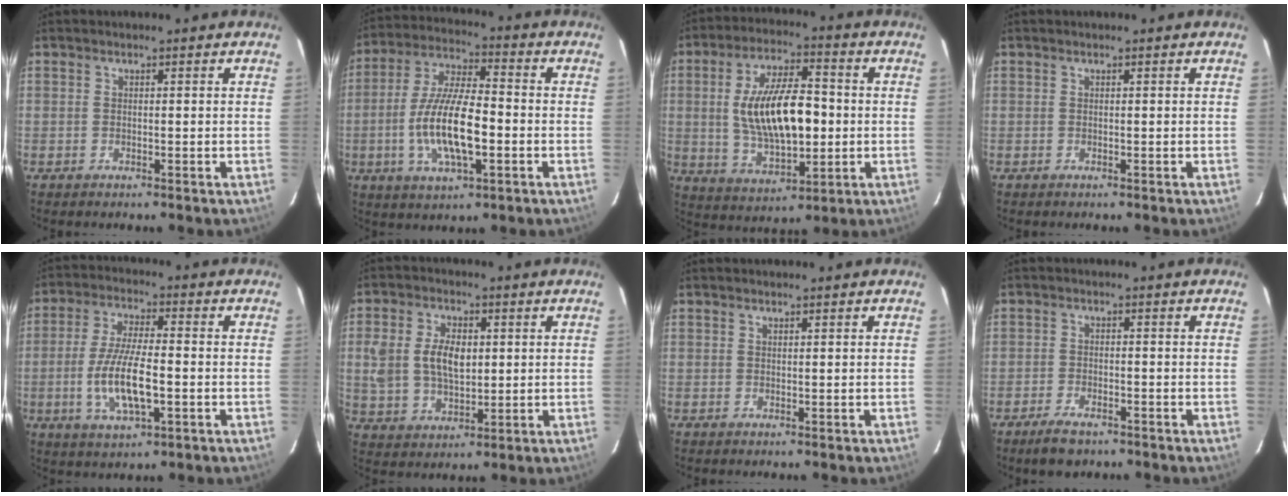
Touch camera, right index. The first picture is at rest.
{"total": 14.5, "force": [-3.3, 4.7, 13.3], "torque": [-0.271, -0.005, -0.059]}
{"total": 16.4, "force": [0.0, 7.1, 14.7], "torque": [-0.273, 0.005, 0.012]}
{"total": 0.0}
{"total": 11.3, "force": [-2.6, 3.5, 10.5], "torque": [-0.211, -0.008, -0.047]}
{"total": 10.1, "force": [1.2, 6.3, 7.8], "torque": [-0.159, 0.011, 0.029]}
{"total": 0.0}
{"total": 4.8, "force": [-3.6, 1.9, 2.5], "torque": [-0.064, -0.004, -0.064]}